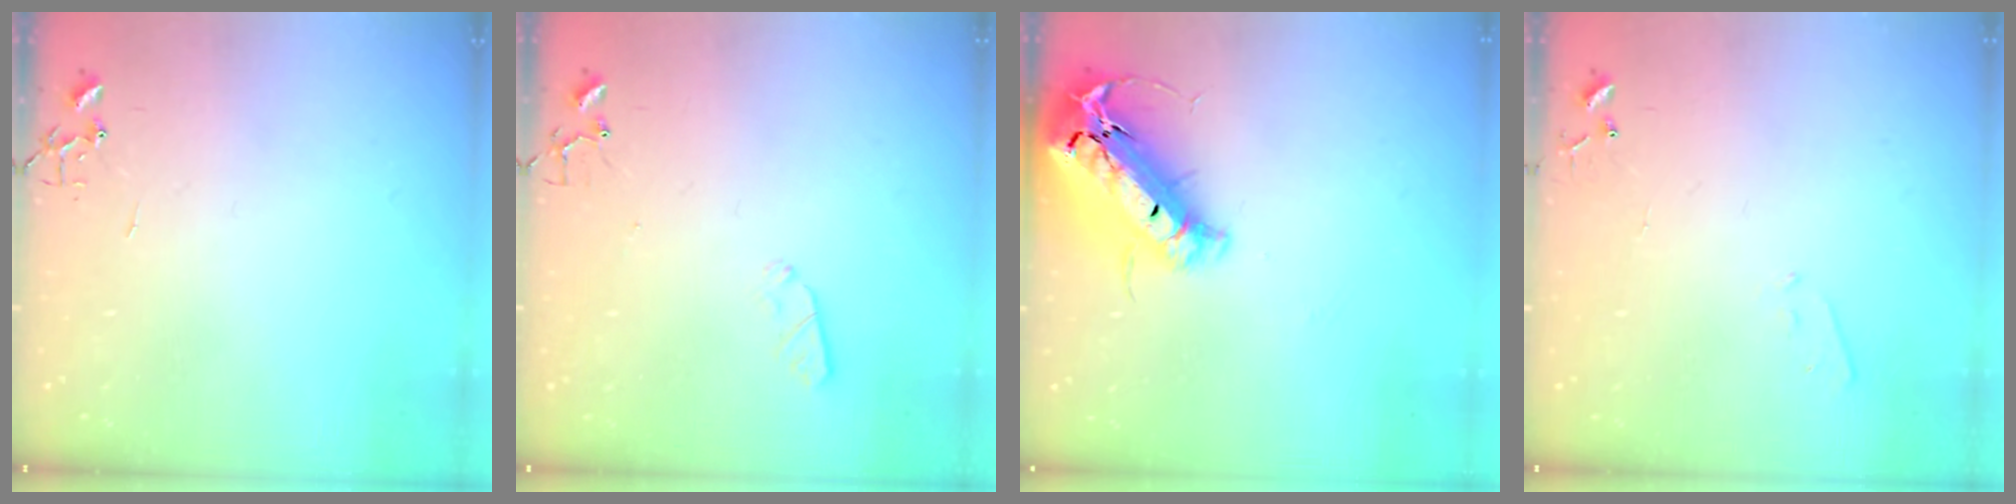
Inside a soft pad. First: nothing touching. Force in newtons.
{"total": 3.6, "press": 3.5, "slide": 0.6}
{"total": 25.0, "press": 24.5, "slide": 4.9}
{"total": 4.2, "press": 4.2, "slide": 0.6}